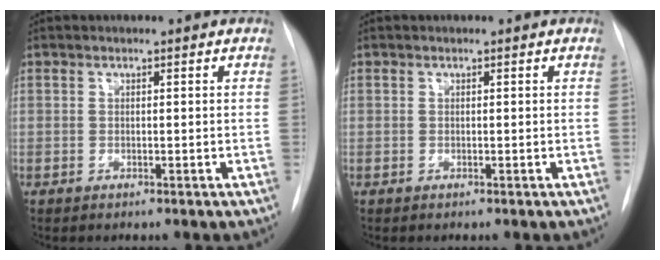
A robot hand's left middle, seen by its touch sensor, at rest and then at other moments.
{"total": 0.0}